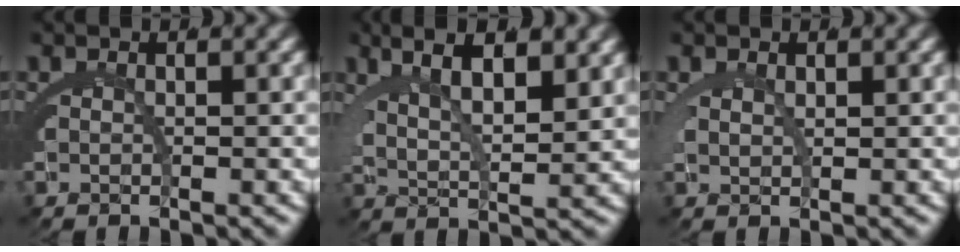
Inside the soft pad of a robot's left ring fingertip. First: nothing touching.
{"total": 7.4, "force": [3.7, 3.6, 5.3], "torque": [-0.081, 0.016, 0.053]}
{"total": 1.3, "force": [1.0, 0.0, 0.7], "torque": [-0.021, -0.007, 0.028]}